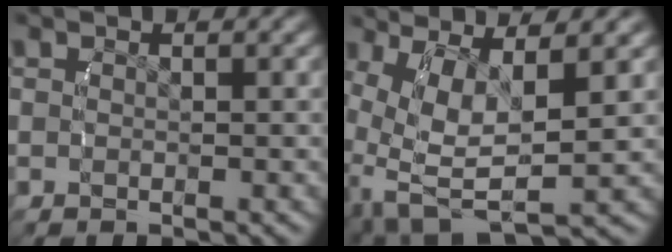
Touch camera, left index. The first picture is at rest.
{"total": 7.9, "force": [-0.5, 4.6, 6.4], "torque": [-0.151, -0.052, 0.023]}